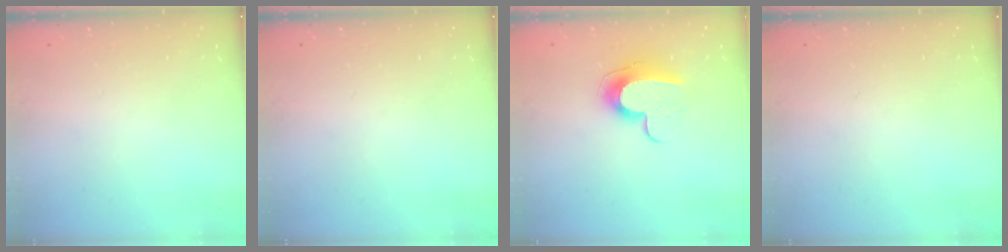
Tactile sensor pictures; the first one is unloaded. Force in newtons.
{"total": 0.0}
{"total": 10.2, "press": 10.2, "slide": 0.1}
{"total": 0.0}